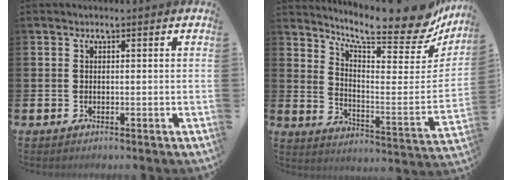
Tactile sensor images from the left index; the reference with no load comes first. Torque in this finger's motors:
{"motor_torque": [0.20, -0.69, 0.73, 0.18]}